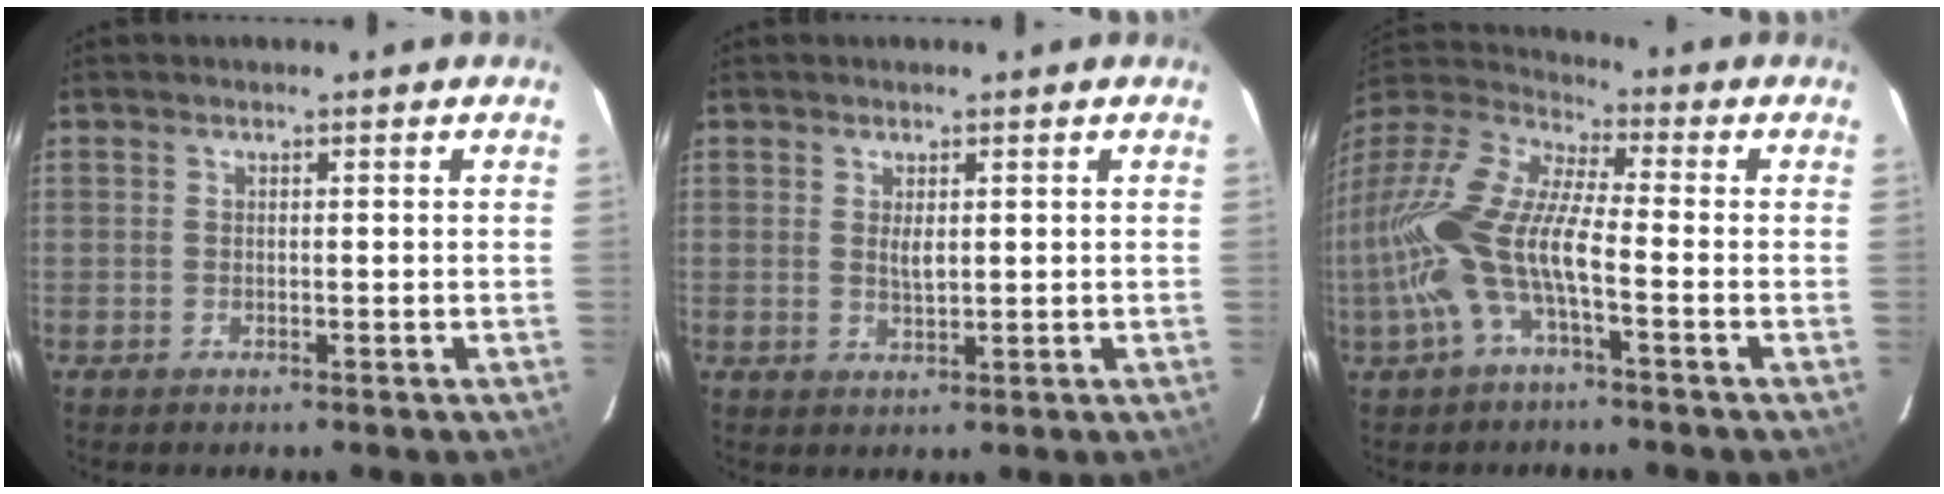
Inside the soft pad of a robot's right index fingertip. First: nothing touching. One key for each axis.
{"total": 2.2, "fx": 0.5, "fy": 0.9, "fz": 2.0, "tx": -0.035, "ty": -0.002, "tz": 0.011}
{"total": 17.0, "fx": -4.1, "fy": 5.5, "fz": 15.5, "tx": -0.315, "ty": -0.005, "tz": -0.086}